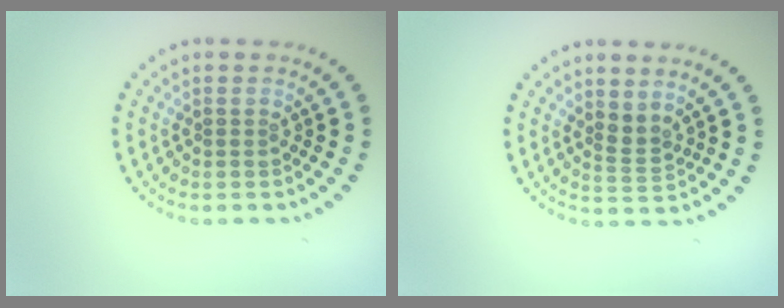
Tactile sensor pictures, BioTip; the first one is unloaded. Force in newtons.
{"total": 1.7, "press": 1.2, "slide": 1.2}